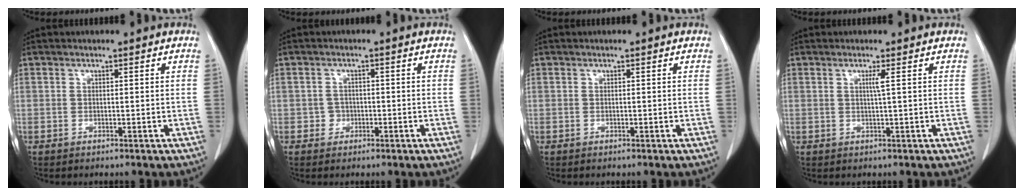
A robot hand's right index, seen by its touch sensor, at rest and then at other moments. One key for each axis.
{"total": 1.6, "fx": -0.6, "fy": 1.5, "fz": 0.2, "tx": 0.004, "ty": 0.008, "tz": -0.013}
{"total": 0.0}
{"total": 1.3, "fx": 0.4, "fy": -0.5, "fz": 1.2, "tx": -0.026, "ty": -0.002, "tz": 0.007}